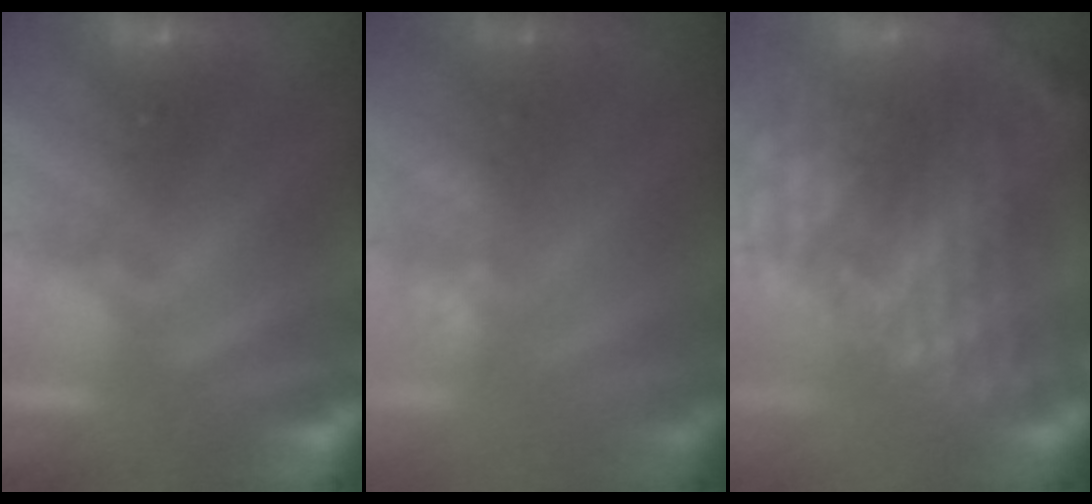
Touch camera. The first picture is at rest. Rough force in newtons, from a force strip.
{"total": 2.9}
{"total": 12.7}